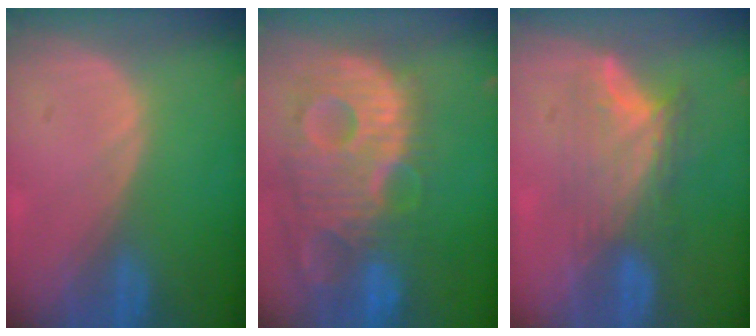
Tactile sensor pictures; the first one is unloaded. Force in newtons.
{"total": 13.9, "press": 12.0, "slide": 7.0}
{"total": 7.8, "press": 6.8, "slide": 3.7}